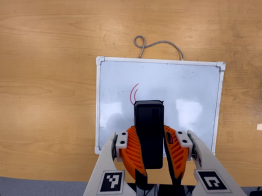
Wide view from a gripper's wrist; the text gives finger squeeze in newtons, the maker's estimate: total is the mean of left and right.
{"total": 12.0, "left": 7.9, "right": 16.0}